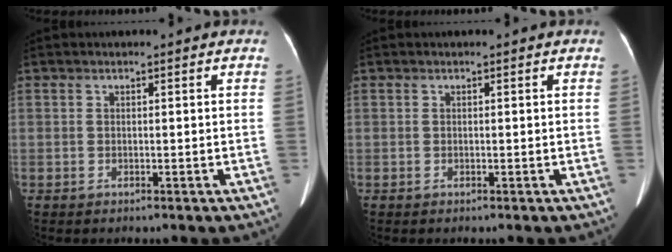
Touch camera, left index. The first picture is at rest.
{"total": 0.0}